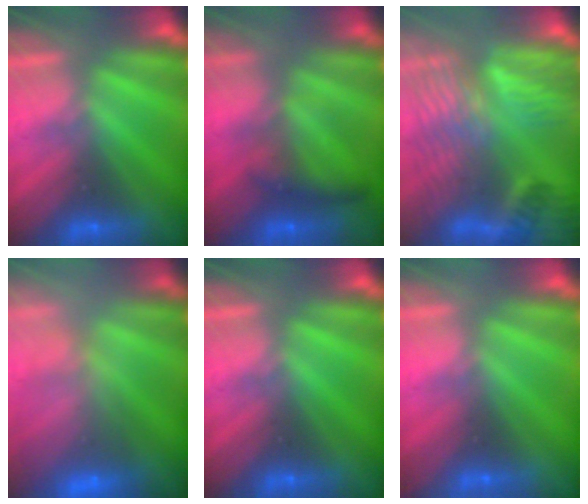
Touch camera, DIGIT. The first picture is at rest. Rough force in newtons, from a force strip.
{"total": 8.7}
{"total": 8.3}
{"total": 8.3}
{"total": 0.0}
{"total": 3.0}